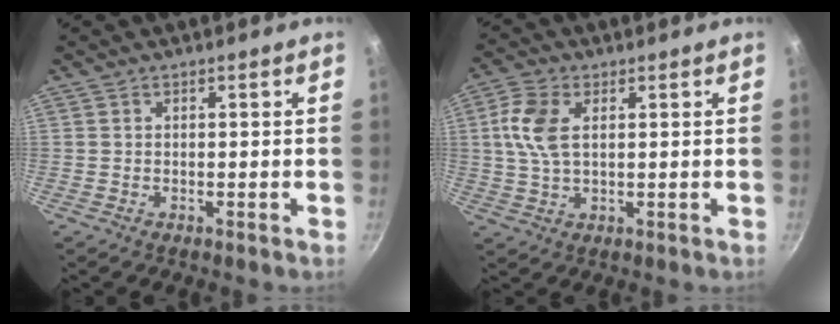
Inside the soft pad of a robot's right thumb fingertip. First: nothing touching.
{"total": 7.7, "force": [1.8, 4.3, 6.1], "torque": [-0.126, 0.008, 0.031]}